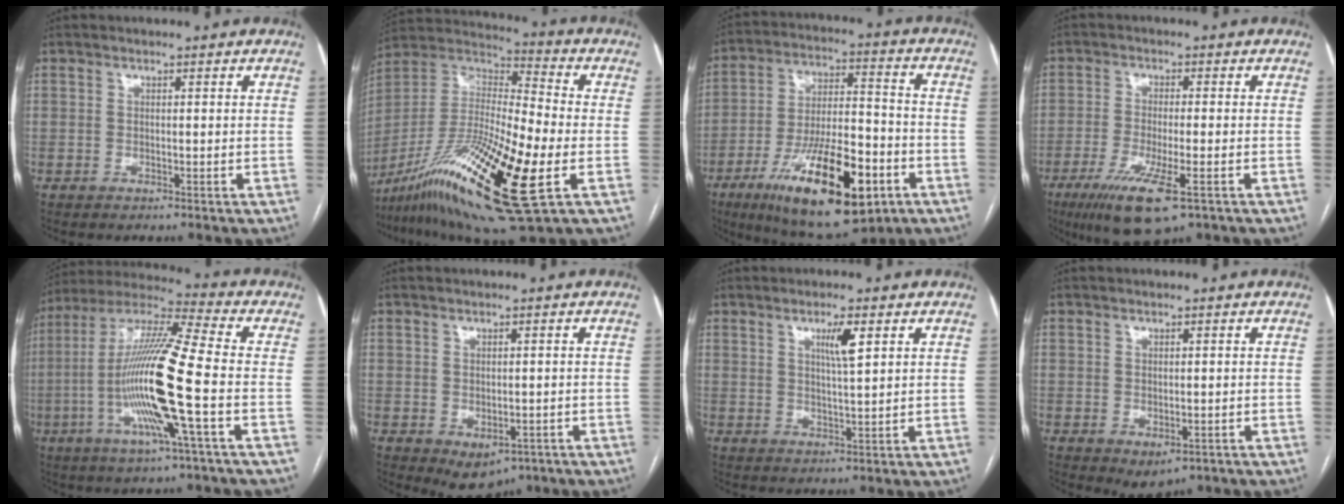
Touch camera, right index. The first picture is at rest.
{"total": 25.7, "force": [-9.8, 3.4, 23.5], "torque": [-0.458, -0.042, -0.176]}
{"total": 20.8, "force": [-9.9, 5.9, 17.3], "torque": [-0.299, -0.015, -0.157]}
{"total": 10.2, "force": [-5.6, 1.5, 8.4], "torque": [-0.157, -0.028, -0.094]}
{"total": 17.1, "force": [-4.0, -0.6, 16.7], "torque": [-0.331, -0.007, -0.089]}
{"total": 4.6, "force": [-2.1, 2.9, 2.8], "torque": [-0.035, -0.003, -0.017]}
{"total": 3.9, "force": [1.7, 0.1, 3.5], "torque": [-0.062, -0.003, 0.029]}
{"total": 2.8, "force": [-1.2, 1.6, 2.0], "torque": [-0.026, -0.006, -0.004]}